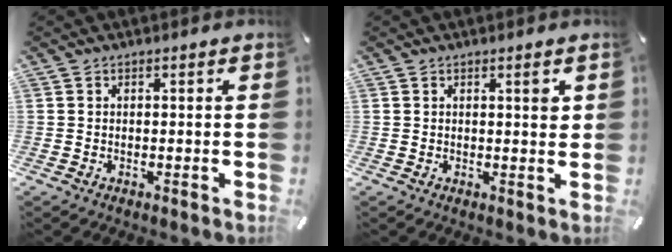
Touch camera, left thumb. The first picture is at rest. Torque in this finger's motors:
{"motor_torque": [0.49, 0.68, 0.45, -0.25, 0.03]}